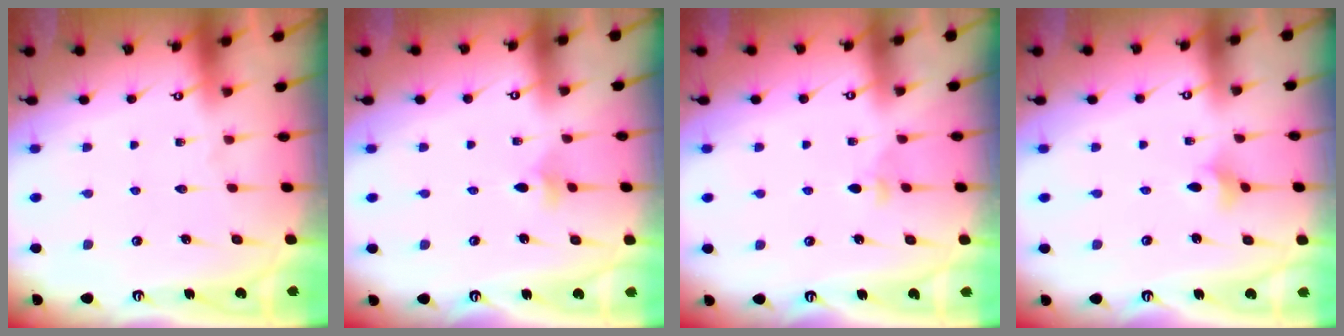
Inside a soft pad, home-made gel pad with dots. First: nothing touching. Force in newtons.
{"total": 2.7, "press": 2.6, "slide": 0.5}
{"total": 2.8, "press": 2.7, "slide": 0.8}
{"total": 2.8, "press": 2.8, "slide": 0.6}